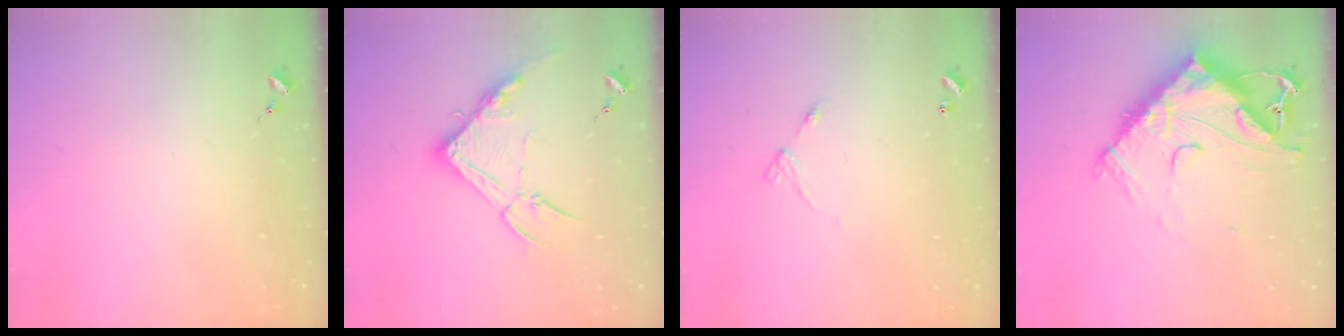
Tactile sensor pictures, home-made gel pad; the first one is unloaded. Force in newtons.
{"total": 15.6, "press": 15.6, "slide": 0.6}
{"total": 5.9, "press": 5.9, "slide": 0.6}
{"total": 18.8, "press": 18.7, "slide": 1.7}